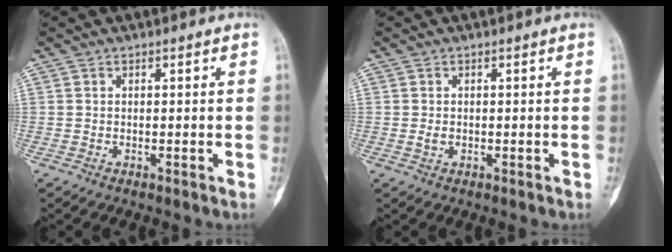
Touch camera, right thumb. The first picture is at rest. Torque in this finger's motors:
{"motor_torque": [0.46, 0.27, 0.37, -0.21, 0.15]}